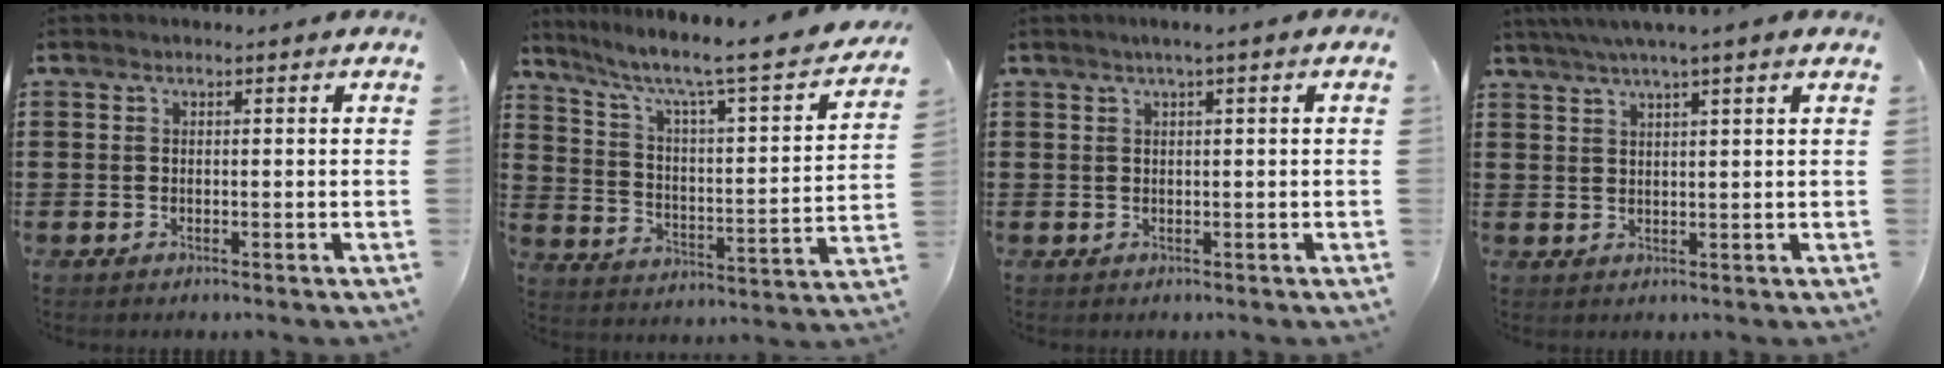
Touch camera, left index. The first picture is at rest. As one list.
[{"total": 5.6, "force": [4.2, 0.3, 3.7], "torque": [-0.094, -0.042, 0.058]}, {"total": 1.4, "force": [0.4, 0.0, 1.3], "torque": [-0.025, -0.002, 0.008]}, {"total": 3.3, "force": [2.5, -0.4, 2.1], "torque": [-0.046, 0.001, 0.044]}]